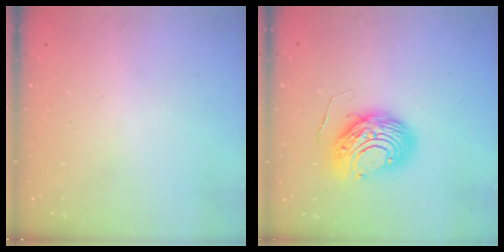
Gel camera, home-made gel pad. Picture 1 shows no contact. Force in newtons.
{"total": 11.1, "press": 11.0, "slide": 1.0}